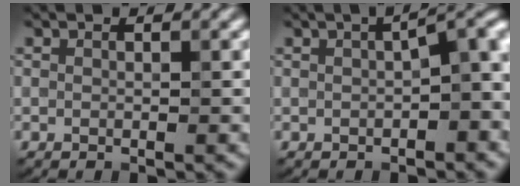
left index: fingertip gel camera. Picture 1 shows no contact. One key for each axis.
{"total": 4.6, "fx": -0.2, "fy": 1.4, "fz": 4.3, "tx": -0.048, "ty": 0.013, "tz": -0.002}